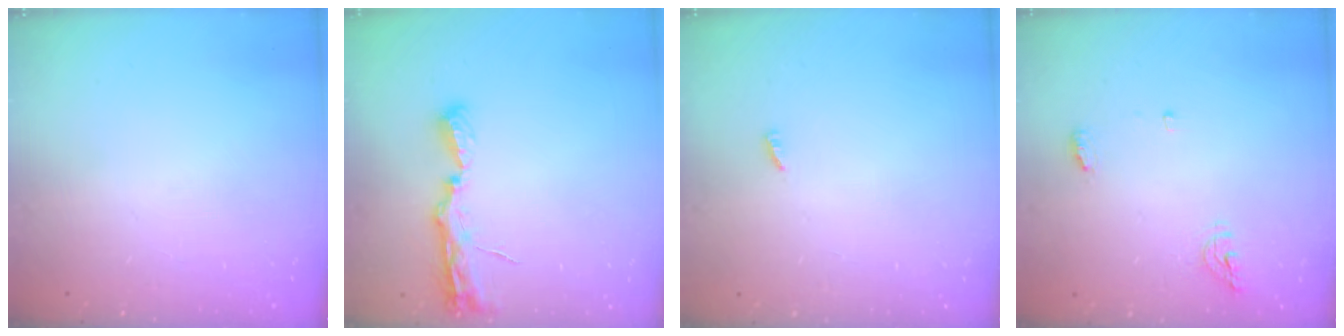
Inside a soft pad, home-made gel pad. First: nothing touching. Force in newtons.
{"total": 7.6, "press": 7.6, "slide": 0.9}
{"total": 1.9, "press": 1.9, "slide": 0.3}
{"total": 9.0, "press": 5.9, "slide": 6.9}